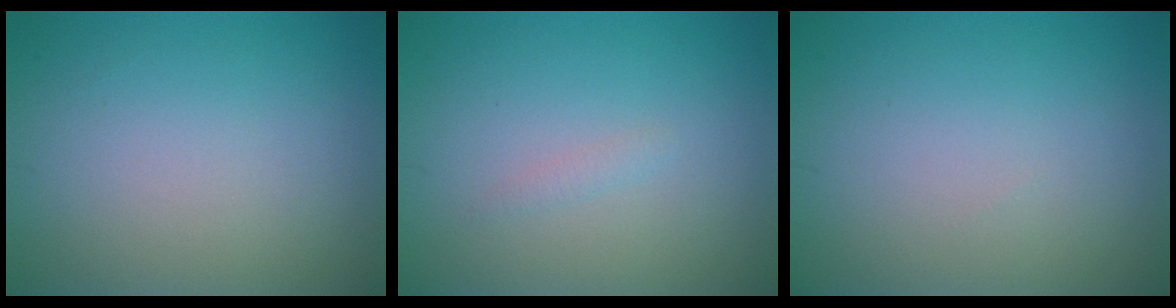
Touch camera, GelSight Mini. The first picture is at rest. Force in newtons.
{"total": 0.6, "press": 0.6, "slide": 0.0}
{"total": 0.0}